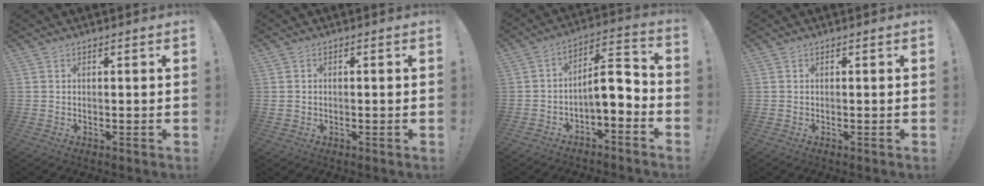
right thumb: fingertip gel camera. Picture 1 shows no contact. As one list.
[{"total": 2.2, "force": [-0.2, 2.0, 0.9], "torque": [-0.016, 0.004, -0.001]}, {"total": 8.8, "force": [-2.7, 3.5, 7.6], "torque": [-0.113, 0.014, -0.049]}, {"total": 0.0}]